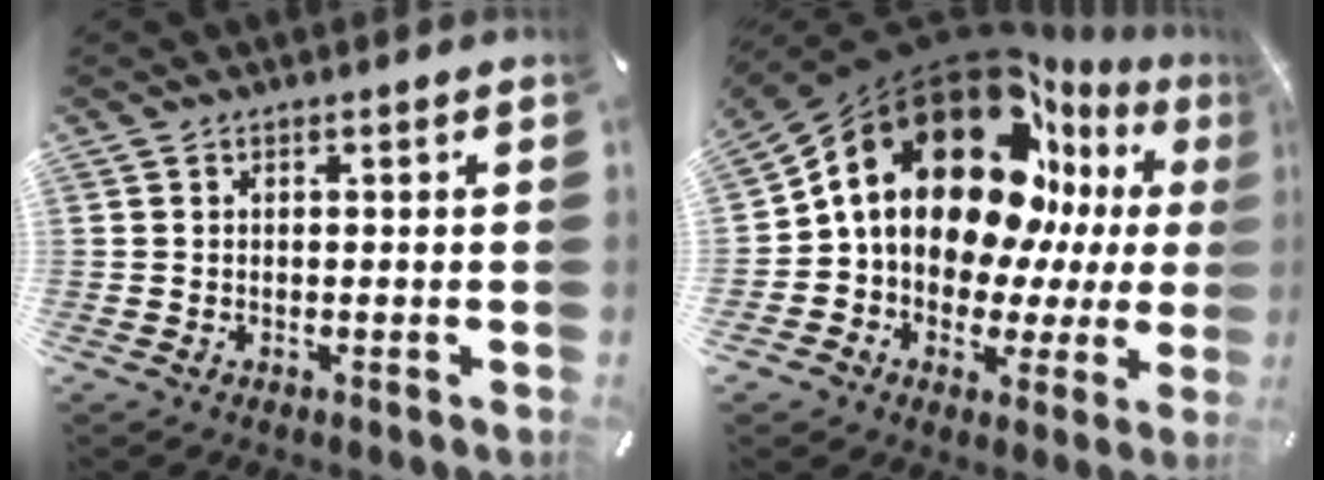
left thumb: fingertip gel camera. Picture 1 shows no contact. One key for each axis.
{"total": 22.5, "fx": 9.5, "fy": 15.3, "fz": 13.6, "tx": -0.242, "ty": -0.078, "tz": 0.174}